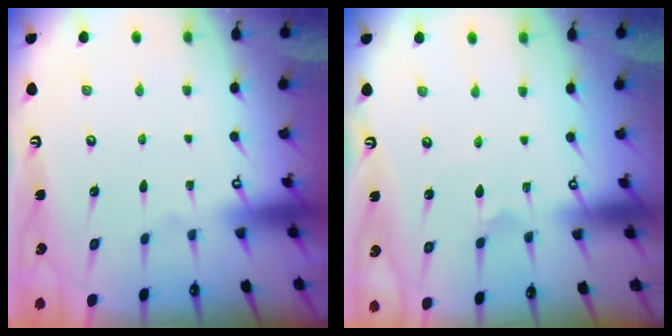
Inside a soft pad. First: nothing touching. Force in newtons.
{"total": 1.7, "press": 1.7, "slide": 0.1}